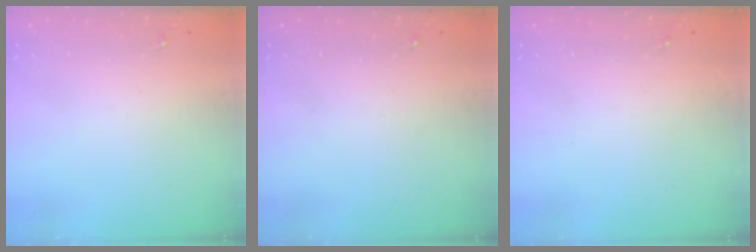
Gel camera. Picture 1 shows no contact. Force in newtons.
{"total": 0.0}
{"total": 0.0}